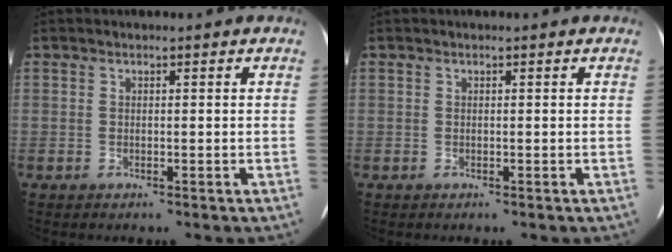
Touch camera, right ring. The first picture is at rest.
{"total": 0.0}